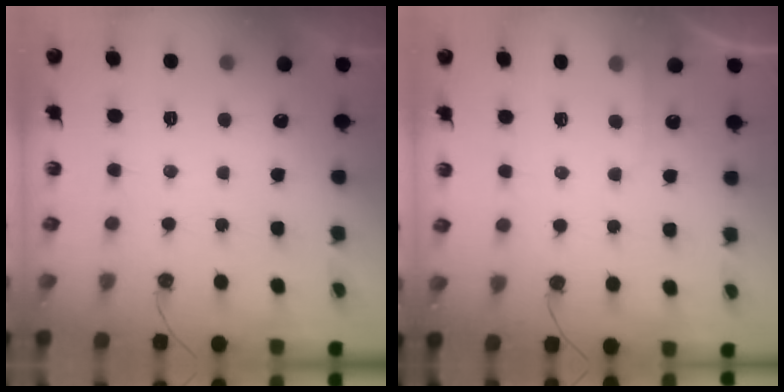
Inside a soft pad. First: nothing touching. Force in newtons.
{"total": 5.3, "press": 5.2, "slide": 0.7}